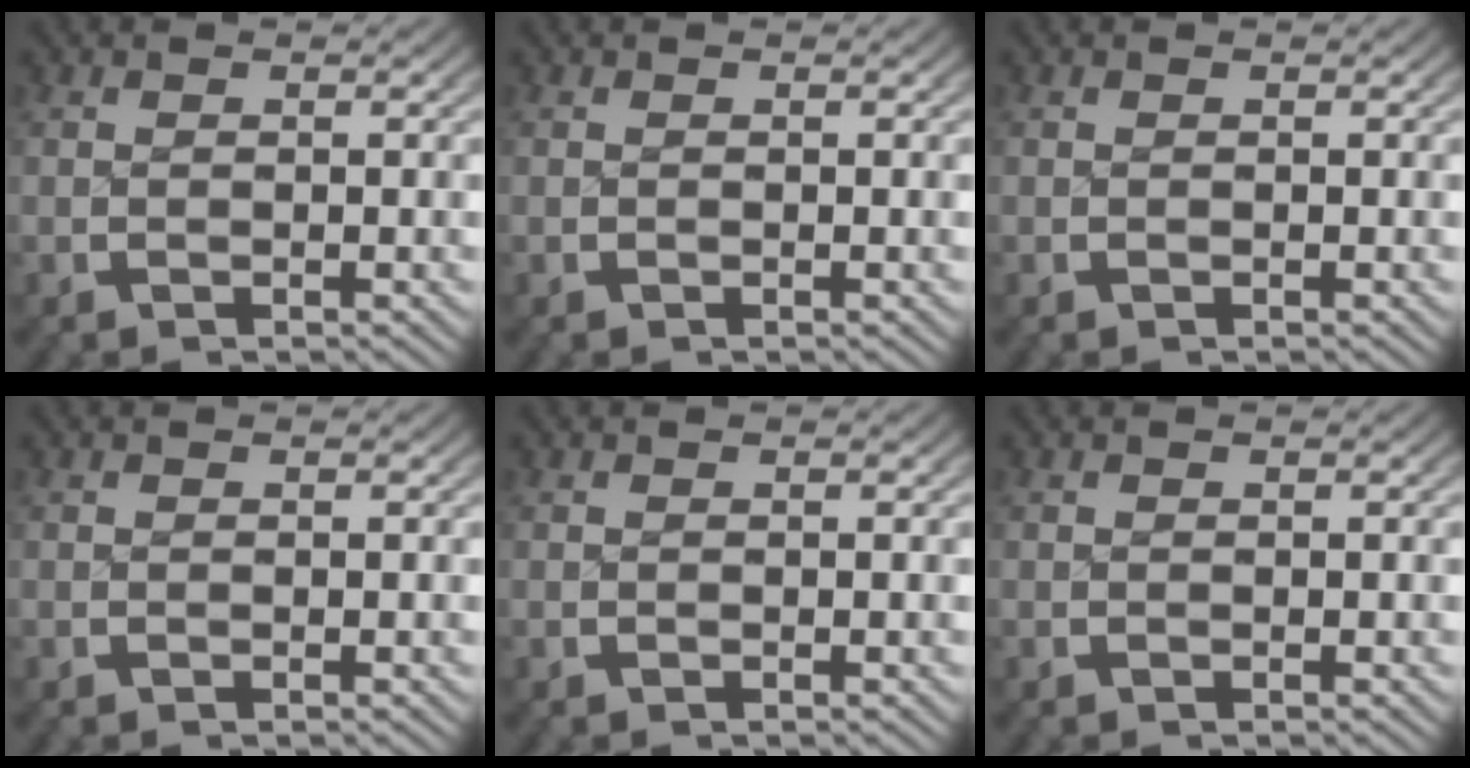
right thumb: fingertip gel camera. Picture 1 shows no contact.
{"total": 0.0}
{"total": 0.0}
{"total": 0.0}
{"total": 0.0}
{"total": 0.0}